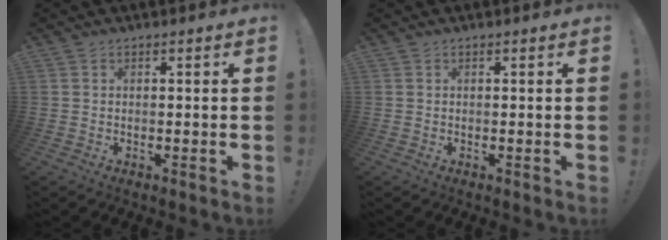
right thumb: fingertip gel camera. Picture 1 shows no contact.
{"total": 0.0}